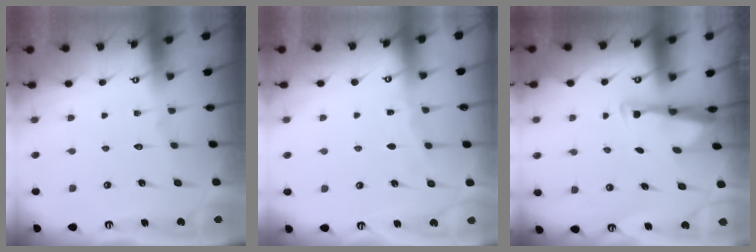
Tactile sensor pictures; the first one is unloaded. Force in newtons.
{"total": 3.6, "press": 3.6, "slide": 0.5}
{"total": 2.9, "press": 2.7, "slide": 0.8}